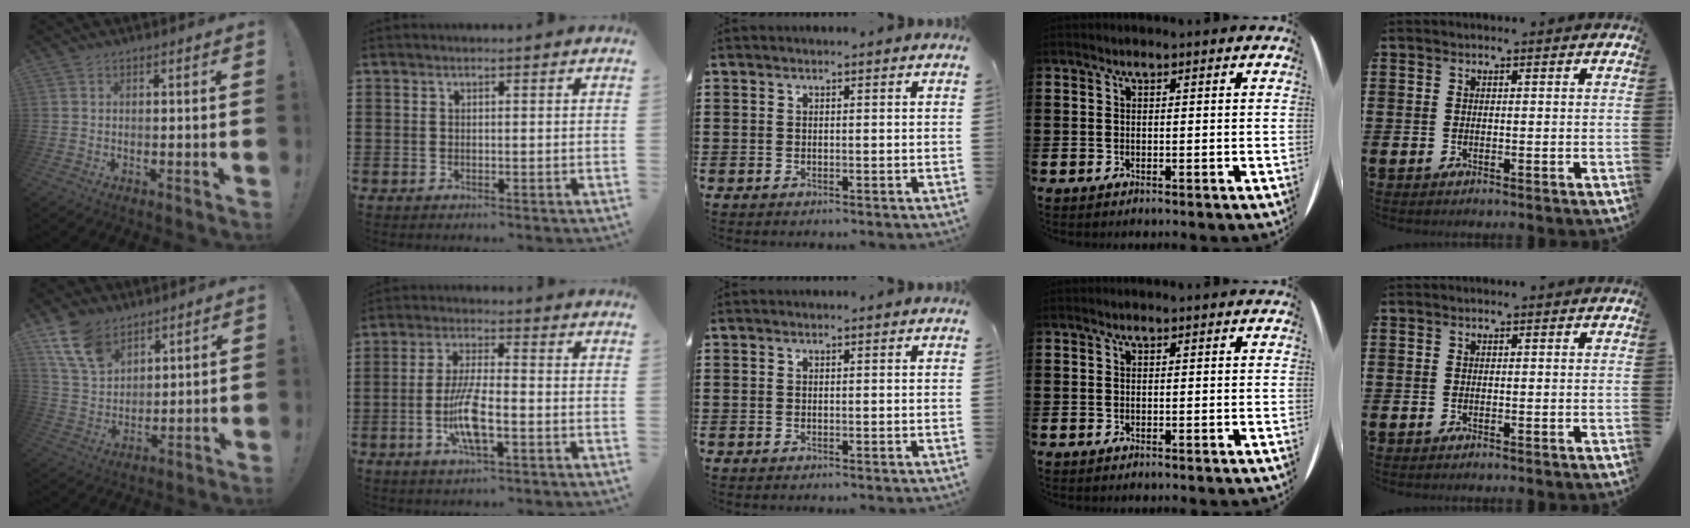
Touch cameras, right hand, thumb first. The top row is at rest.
{"thumb": {"total": 12.9, "force": [8.2, 8.1, 5.9], "torque": [-0.119, -0.034, 0.164]}, "index": {"total": 7.9, "force": [-2.2, 2.0, 7.3], "torque": [-0.155, -0.010, -0.044]}}